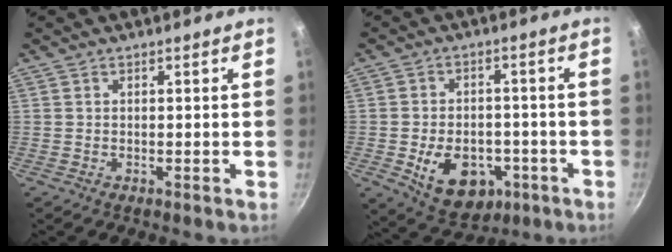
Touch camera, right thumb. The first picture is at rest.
{"total": 12.0, "force": [-4.2, 8.2, 7.7], "torque": [-0.097, 0.017, -0.051]}